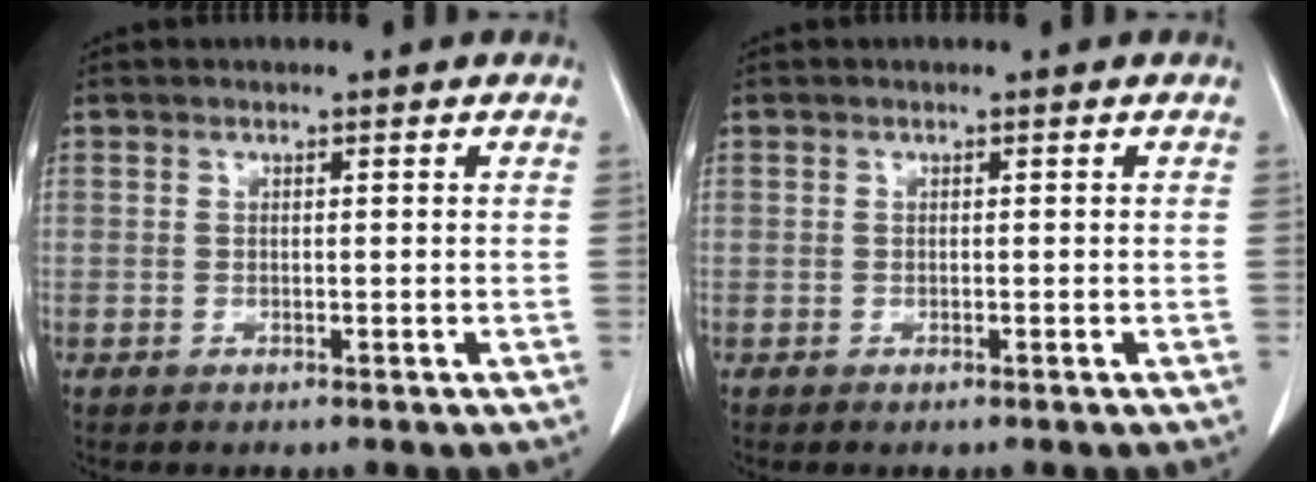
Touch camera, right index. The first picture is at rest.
{"total": 0.0}